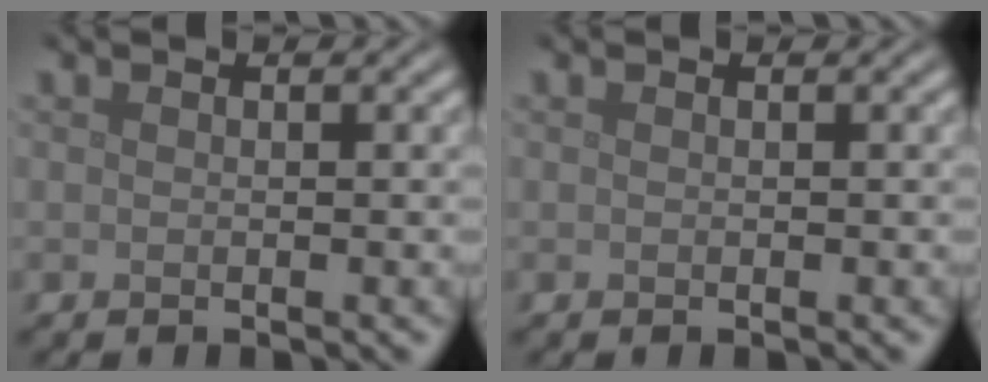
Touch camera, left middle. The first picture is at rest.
{"total": 0.0}